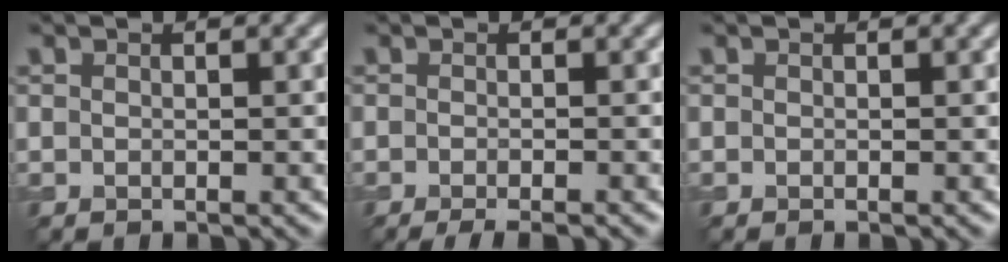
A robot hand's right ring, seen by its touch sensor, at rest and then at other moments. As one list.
[{"total": 2.9, "force": [-1.9, 0.6, 2.1], "torque": [-0.024, -0.004, -0.031]}, {"total": 0.0}]